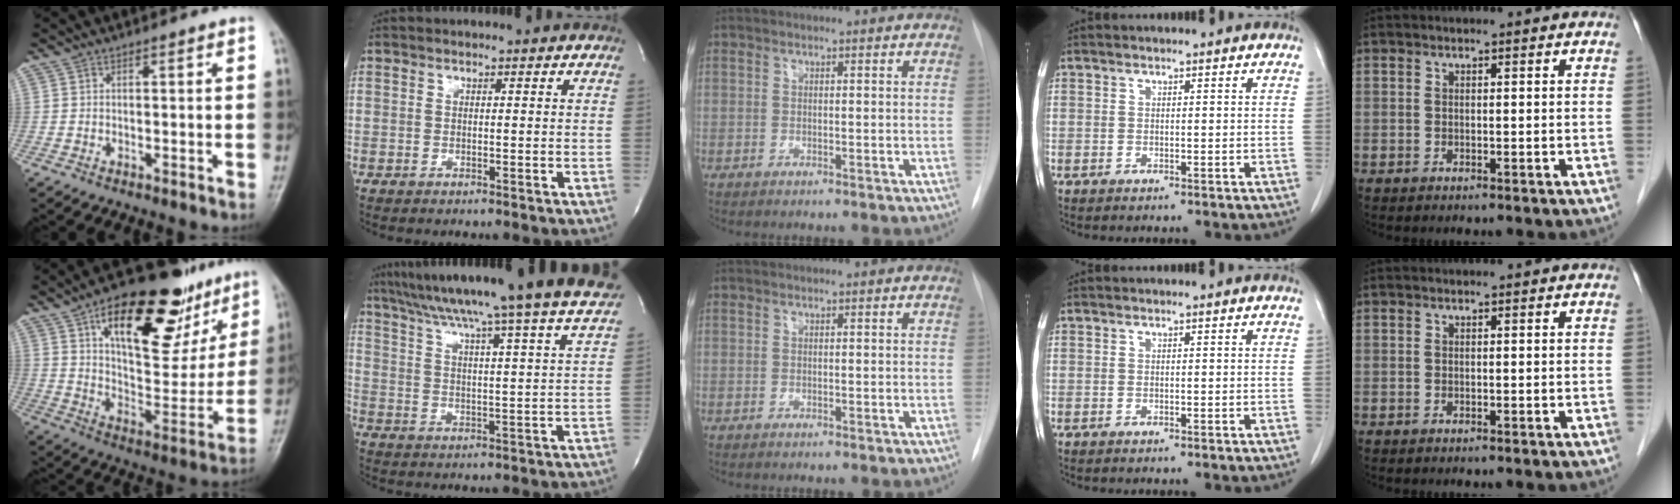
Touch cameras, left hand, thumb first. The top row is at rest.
{"thumb": {"total": 26.6, "force": [14.3, 12.4, 18.8], "torque": [-0.229, -0.032, 0.224]}, "index": {"total": 28.6, "force": [25.3, -2.1, 13.1], "torque": [-0.221, -0.049, 0.336]}}